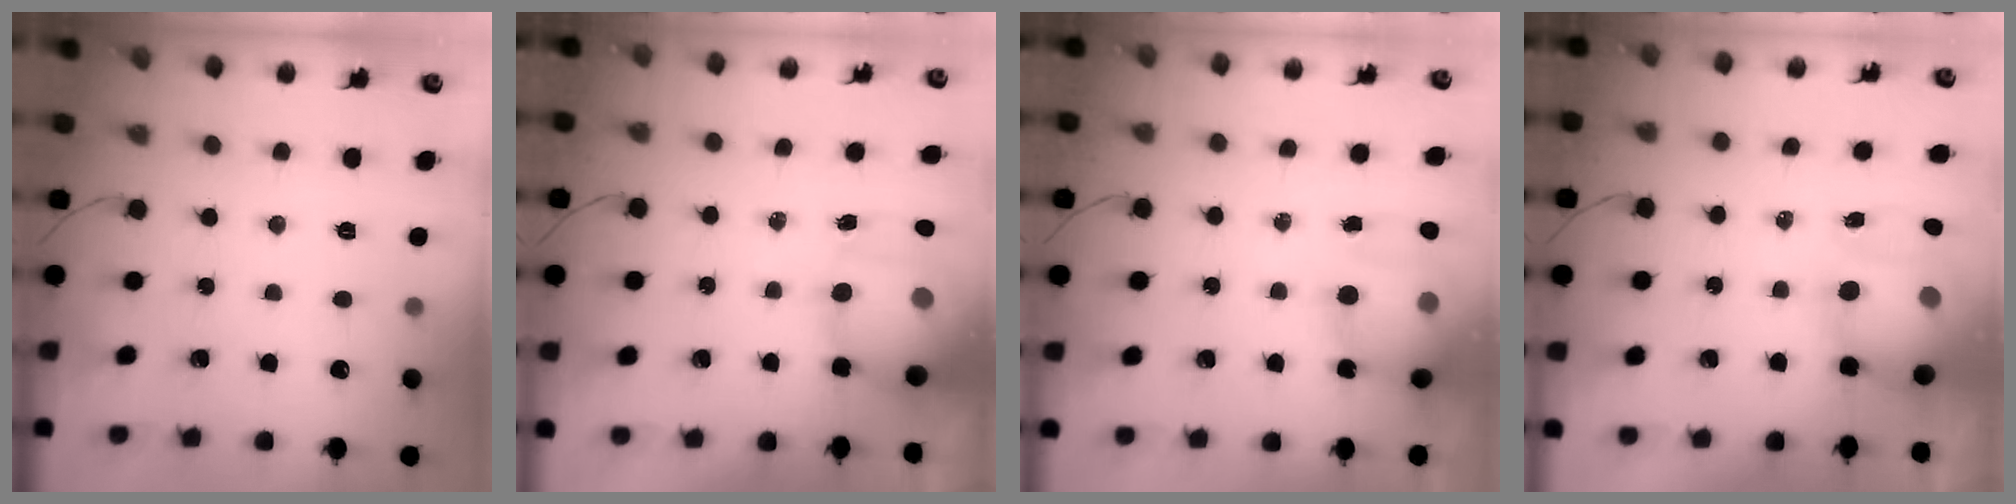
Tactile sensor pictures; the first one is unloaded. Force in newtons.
{"total": 13.1, "press": 12.8, "slide": 3.0}
{"total": 14.5, "press": 14.1, "slide": 3.3}
{"total": 14.0, "press": 13.6, "slide": 3.4}